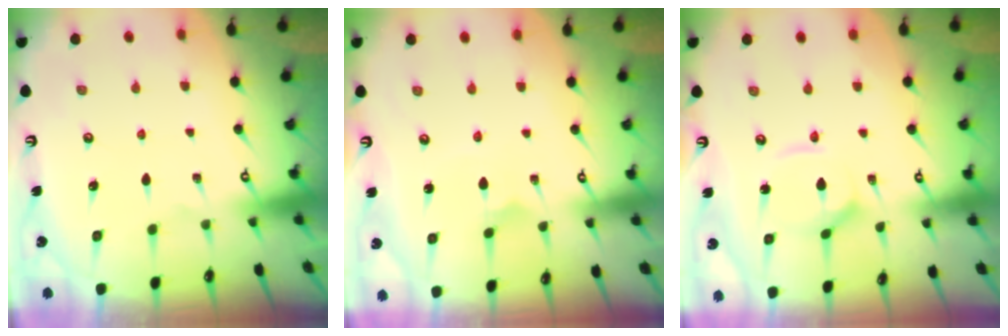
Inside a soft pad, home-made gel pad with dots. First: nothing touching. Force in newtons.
{"total": 2.9, "press": 2.9, "slide": 0.2}
{"total": 6.1, "press": 6.0, "slide": 0.6}